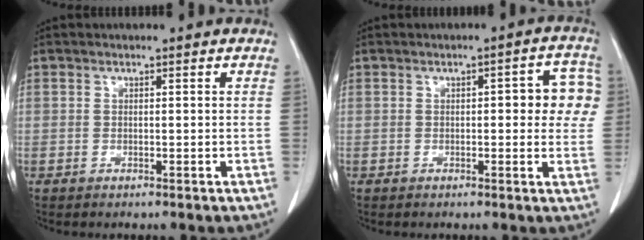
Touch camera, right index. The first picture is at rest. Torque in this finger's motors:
{"motor_torque": [0.14, 0.06, 0.09, 0.03]}